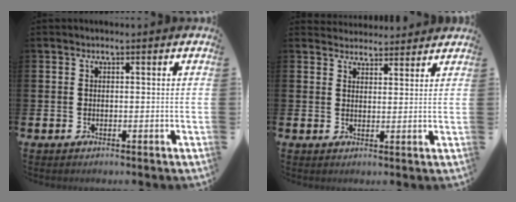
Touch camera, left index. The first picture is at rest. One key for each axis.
{"total": 3.3, "fx": 3.1, "fy": 0.9, "fz": -0.4, "tx": 0.004, "ty": -0.016, "tz": 0.057}